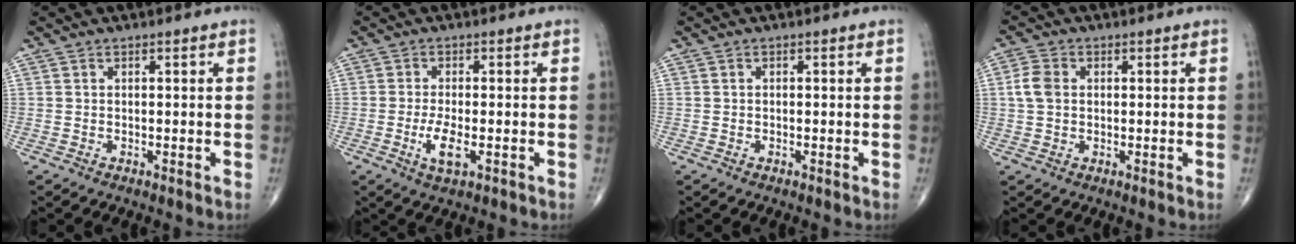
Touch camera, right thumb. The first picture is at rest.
{"total": 4.5, "force": [-1.3, 1.6, 4.0], "torque": [-0.080, -0.006, -0.021]}
{"total": 0.0}
{"total": 4.0, "force": [0.5, 3.0, 2.7], "torque": [-0.059, 0.008, 0.005]}